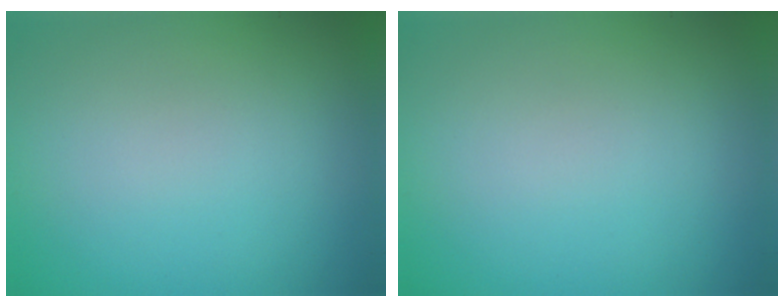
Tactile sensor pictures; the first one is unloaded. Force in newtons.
{"total": 0.0}